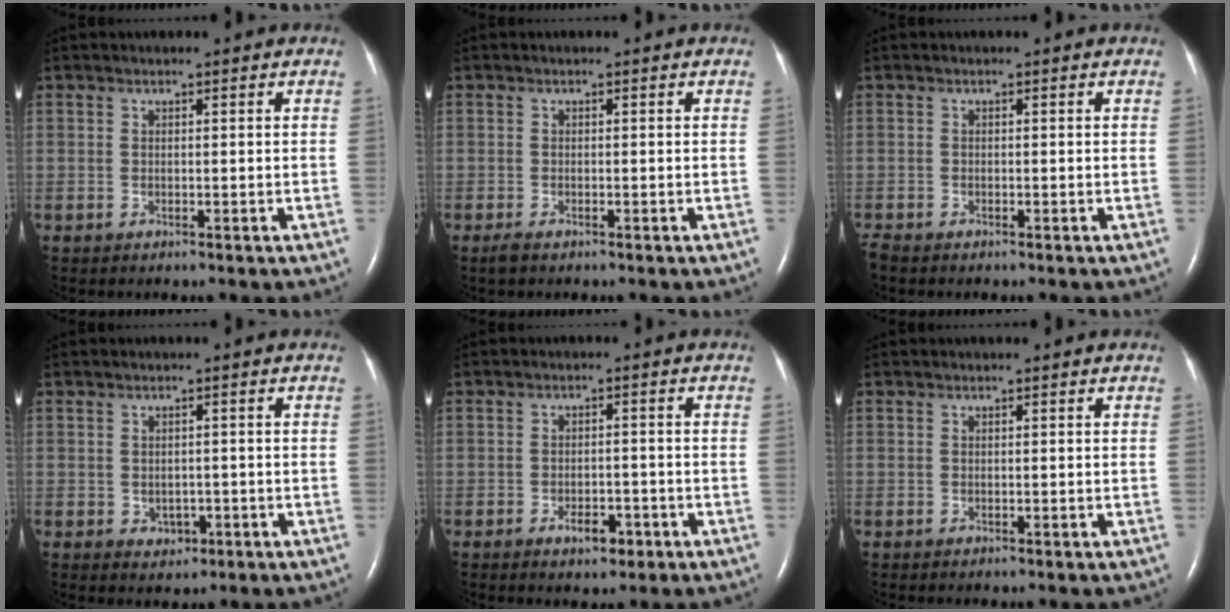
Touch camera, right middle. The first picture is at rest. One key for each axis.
{"total": 1.2, "fx": -0.8, "fy": 0.3, "fz": 0.7, "tx": -0.025, "ty": -0.004, "tz": -0.015}
{"total": 1.1, "fx": -1.0, "fy": 0.2, "fz": 0.4, "tx": -0.015, "ty": -0.005, "tz": -0.020}
{"total": 2.2, "fx": -0.6, "fy": 1.8, "fz": 1.1, "tx": -0.014, "ty": 0.002, "tz": 0.000}
{"total": 3.5, "fx": -1.9, "fy": 1.7, "fz": 2.3, "tx": -0.035, "ty": 0.003, "tz": -0.025}
{"total": 0.0}